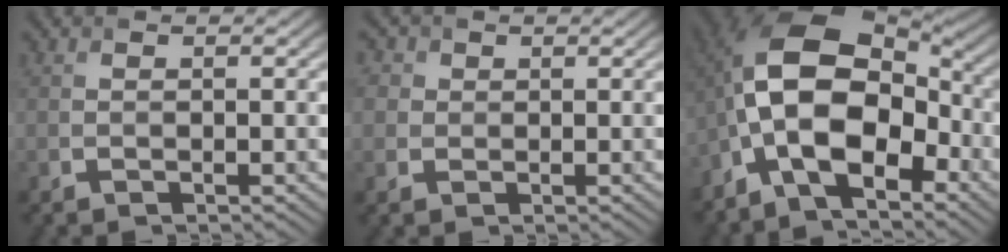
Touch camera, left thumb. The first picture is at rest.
{"total": 3.1, "force": [1.2, 2.7, 1.0], "torque": [-0.036, 0.001, 0.013]}
{"total": 15.1, "force": [-4.0, 8.2, 12.1], "torque": [-0.238, -0.006, -0.077]}